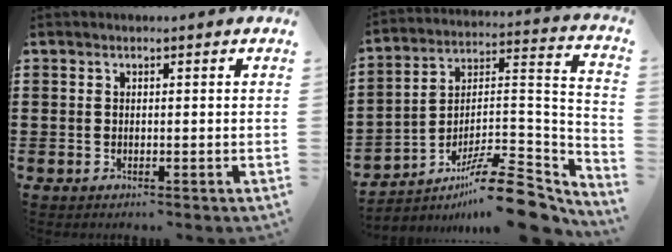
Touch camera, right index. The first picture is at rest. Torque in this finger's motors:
{"motor_torque": [0.00, 0.09, -1.05, -0.21]}